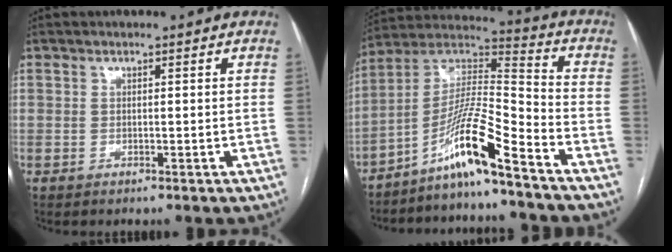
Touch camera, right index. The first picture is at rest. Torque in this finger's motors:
{"motor_torque": [1.27, -0.50, 0.67, 0.16]}